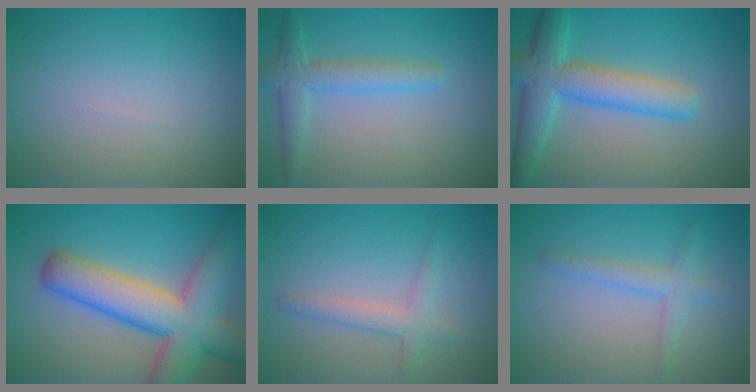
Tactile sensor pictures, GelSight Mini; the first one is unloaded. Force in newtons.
{"total": 4.0, "press": 3.9, "slide": 0.3}
{"total": 6.5, "press": 6.5, "slide": 0.2}
{"total": 10.8, "press": 10.8, "slide": 0.5}
{"total": 1.7, "press": 1.7, "slide": 0.2}
{"total": 2.3, "press": 2.3, "slide": 0.1}